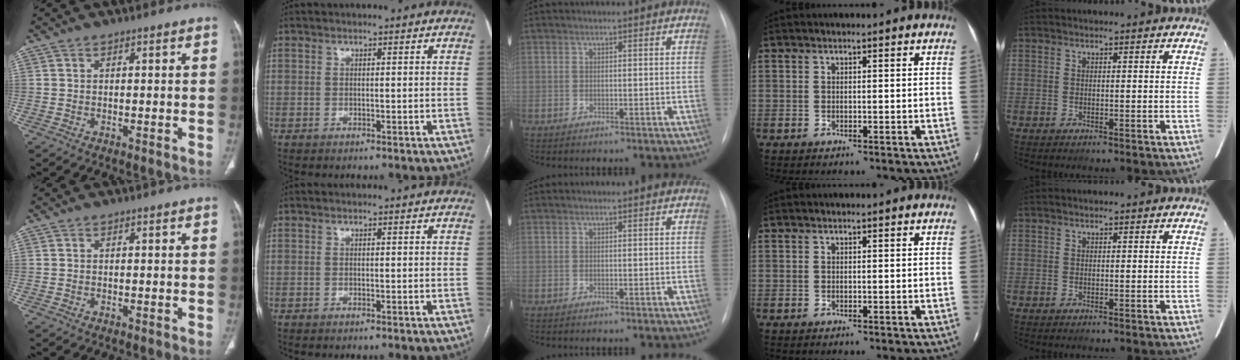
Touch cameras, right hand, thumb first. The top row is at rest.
{}